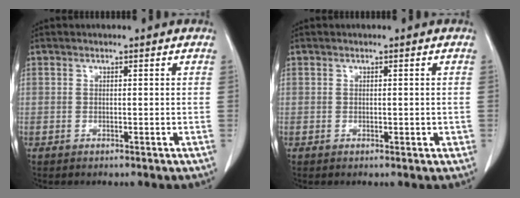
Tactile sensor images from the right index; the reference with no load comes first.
{"total": 1.1, "force": [-0.1, 0.6, 0.9], "torque": [-0.011, -0.001, 0.000]}